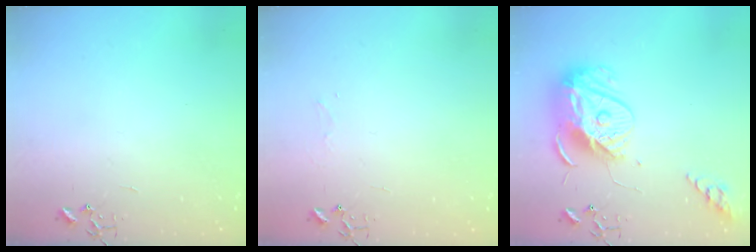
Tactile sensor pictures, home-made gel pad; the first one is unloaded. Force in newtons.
{"total": 3.8, "press": 3.8, "slide": 0.4}
{"total": 16.5, "press": 16.4, "slide": 1.3}